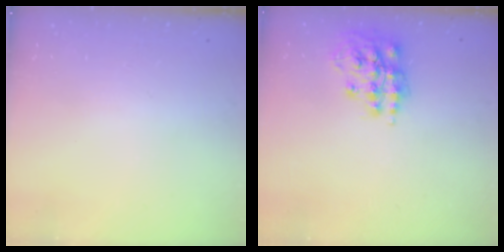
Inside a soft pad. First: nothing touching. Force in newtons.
{"total": 15.1, "press": 15.0, "slide": 1.0}